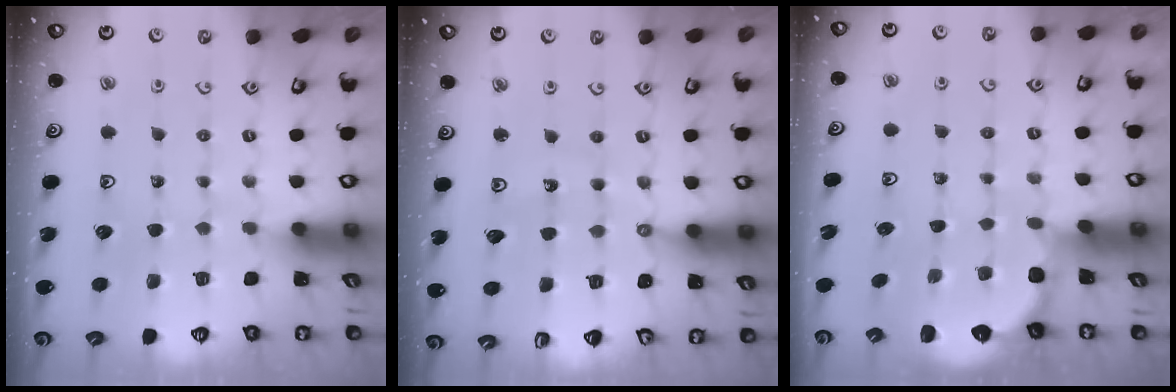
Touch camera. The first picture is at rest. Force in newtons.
{"total": 8.0, "press": 8.0, "slide": 1.0}
{"total": 2.2, "press": 1.1, "slide": 1.9}